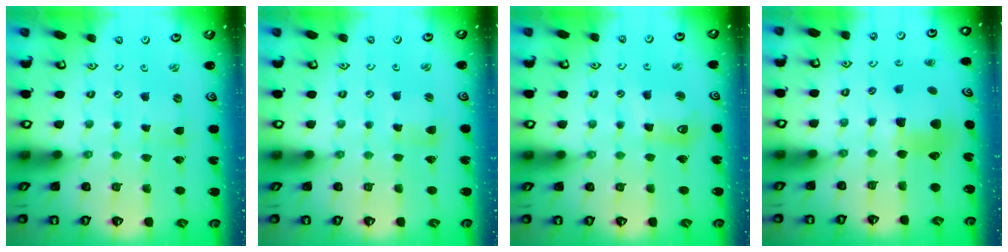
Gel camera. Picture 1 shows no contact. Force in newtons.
{"total": 1.7, "press": 1.7, "slide": 0.4}
{"total": 8.9, "press": 8.8, "slide": 1.7}
{"total": 7.5, "press": 7.5, "slide": 1.0}